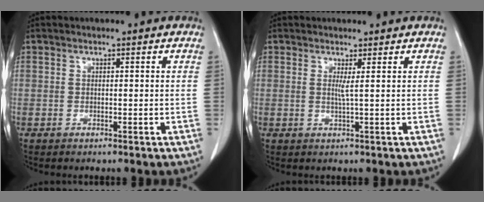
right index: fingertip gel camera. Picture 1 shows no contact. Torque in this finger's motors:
{"motor_torque": [-0.06, 0.14, -0.02, 0.01]}